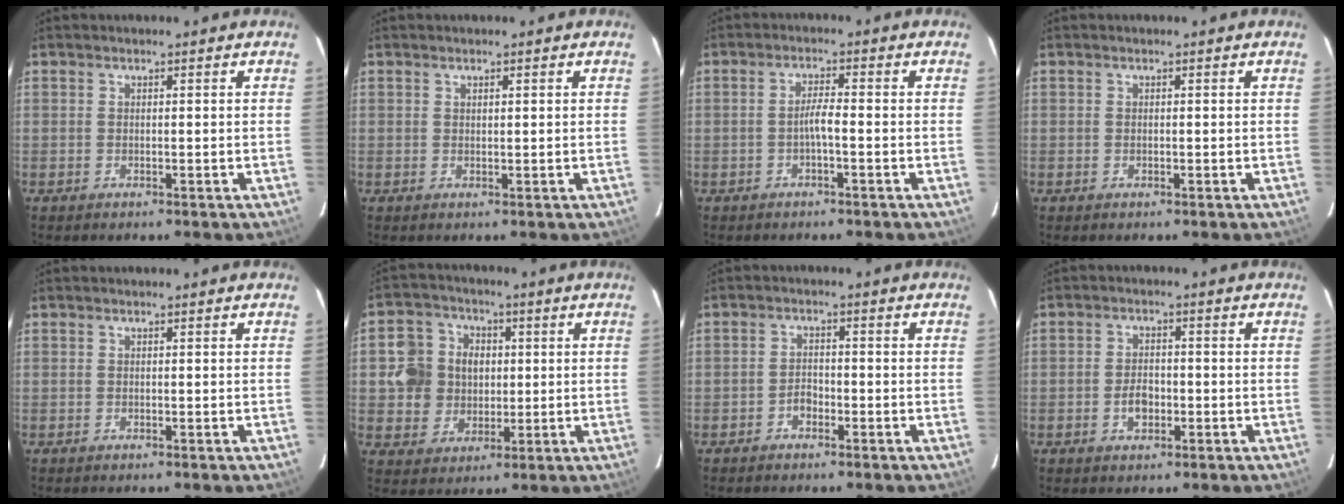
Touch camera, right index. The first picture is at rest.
{"total": 0.6, "force": [0.4, 0.1, 0.5], "torque": [-0.007, 0.002, 0.008]}
{"total": 2.4, "force": [-1.1, 0.0, 2.2], "torque": [-0.042, 0.005, -0.021]}
{"total": 0.0}
{"total": 0.0}
{"total": 9.7, "force": [1.2, 8.9, 3.6], "torque": [-0.090, 0.022, 0.027]}
{"total": 2.2, "force": [-1.4, 1.4, 0.9], "torque": [-0.020, 0.006, -0.024]}
{"total": 3.8, "force": [-1.2, 2.5, 2.6], "torque": [-0.050, 0.003, -0.017]}